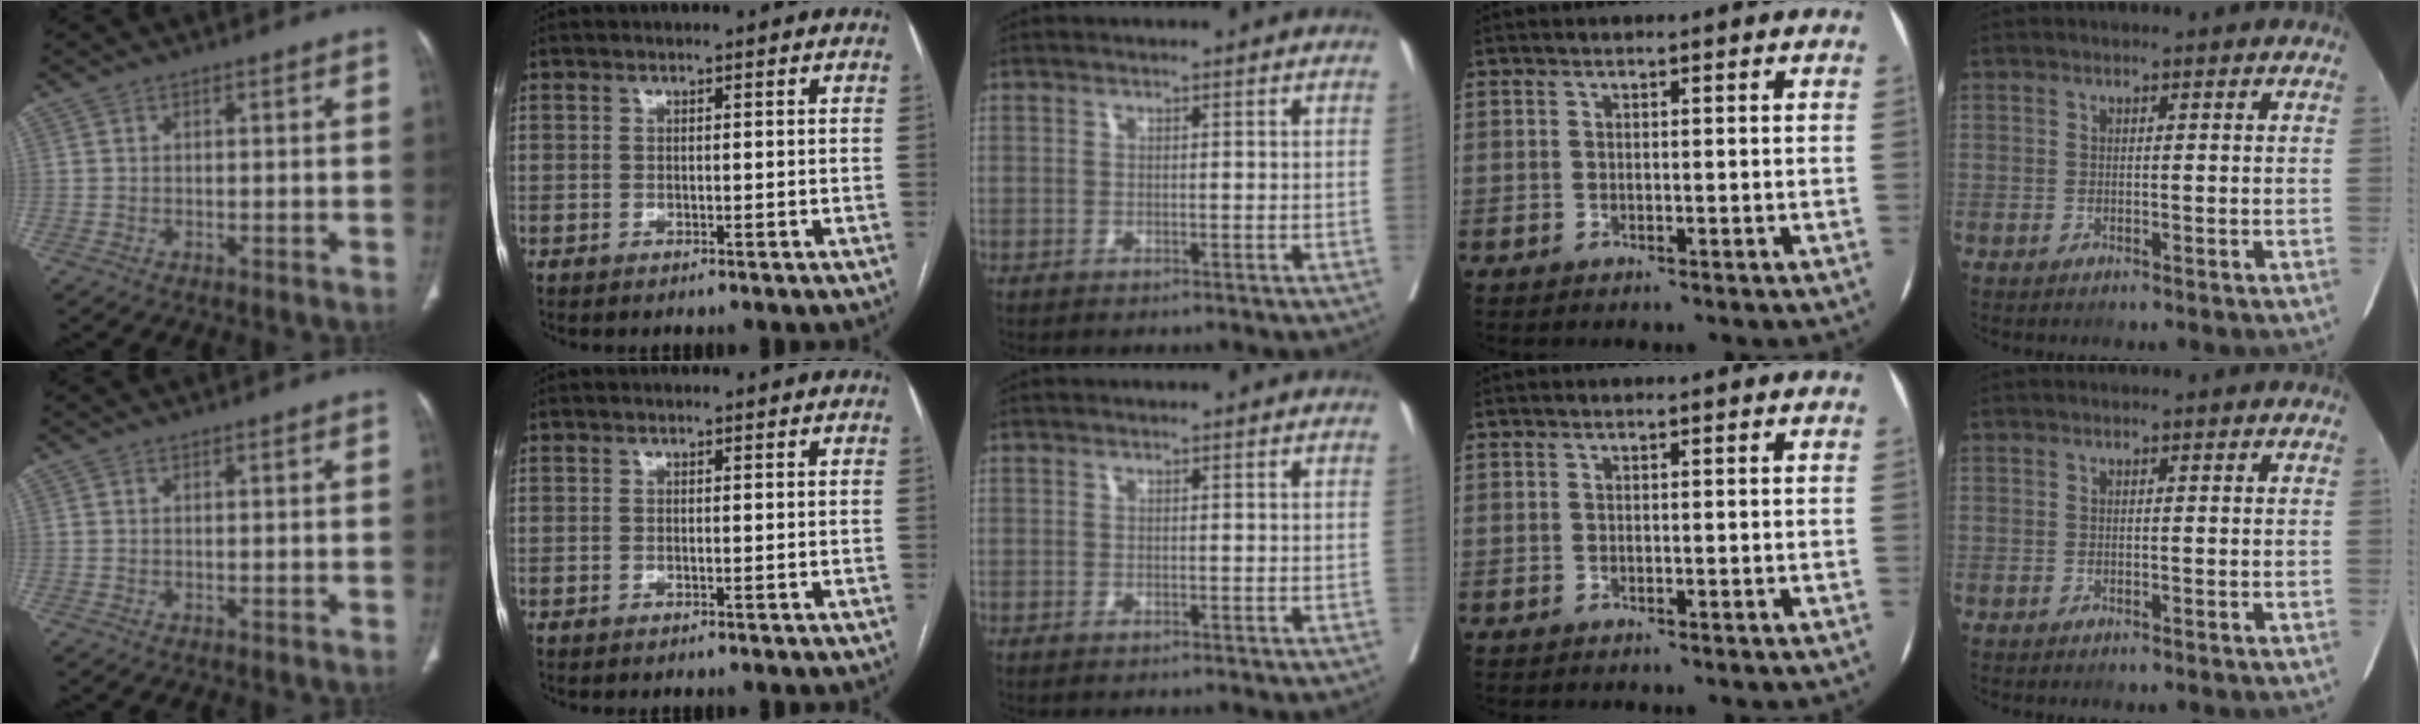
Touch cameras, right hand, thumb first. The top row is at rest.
{}